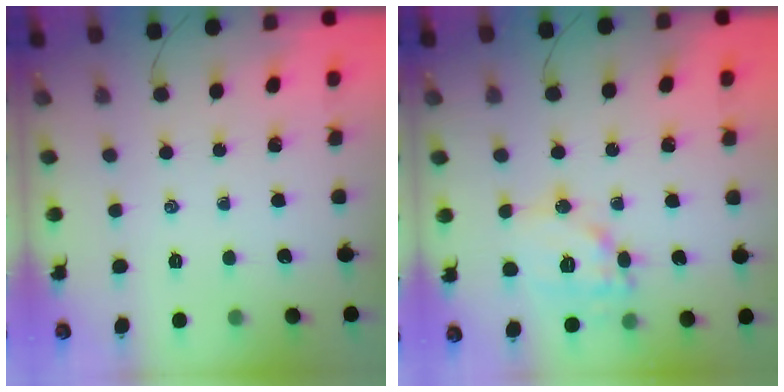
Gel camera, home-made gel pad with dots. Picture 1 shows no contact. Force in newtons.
{"total": 13.6, "press": 13.6, "slide": 1.1}